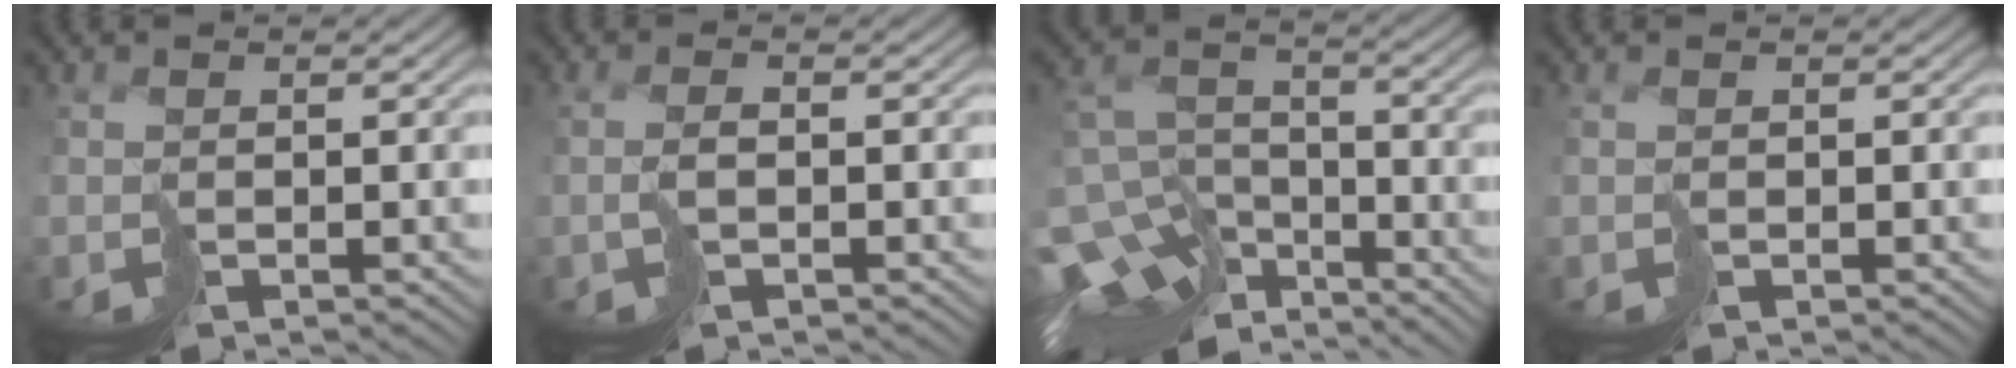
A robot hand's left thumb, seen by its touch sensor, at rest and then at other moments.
{"total": 1.7, "force": [-0.4, 0.2, 1.6], "torque": [-0.032, 0.011, -0.003]}
{"total": 14.2, "force": [-10.2, 7.6, 6.3], "torque": [-0.155, -0.027, -0.133]}
{"total": 0.0}